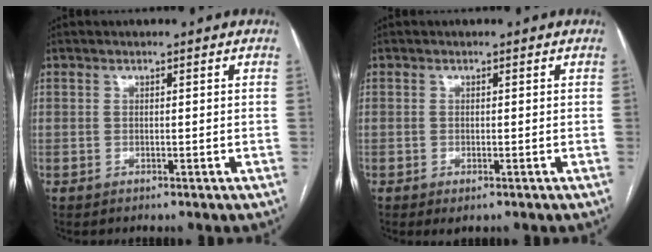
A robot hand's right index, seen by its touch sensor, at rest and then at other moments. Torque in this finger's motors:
{"motor_torque": [0.14, 0.10, 0.12, 0.01]}